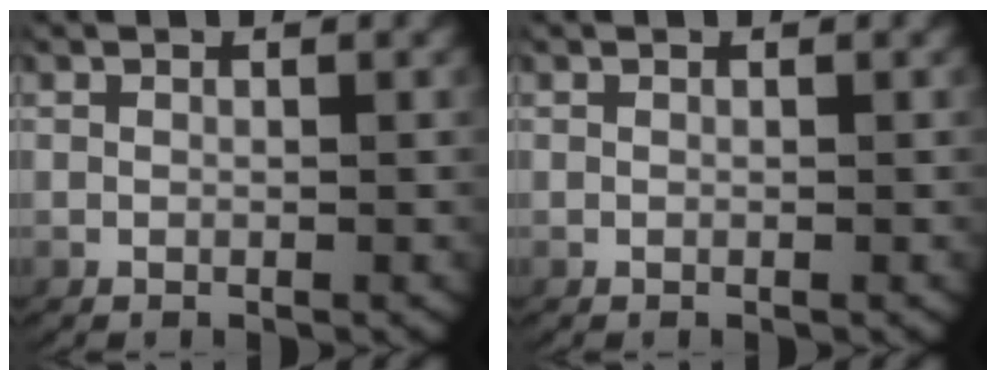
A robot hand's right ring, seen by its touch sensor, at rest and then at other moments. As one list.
[{"total": 0.0}]